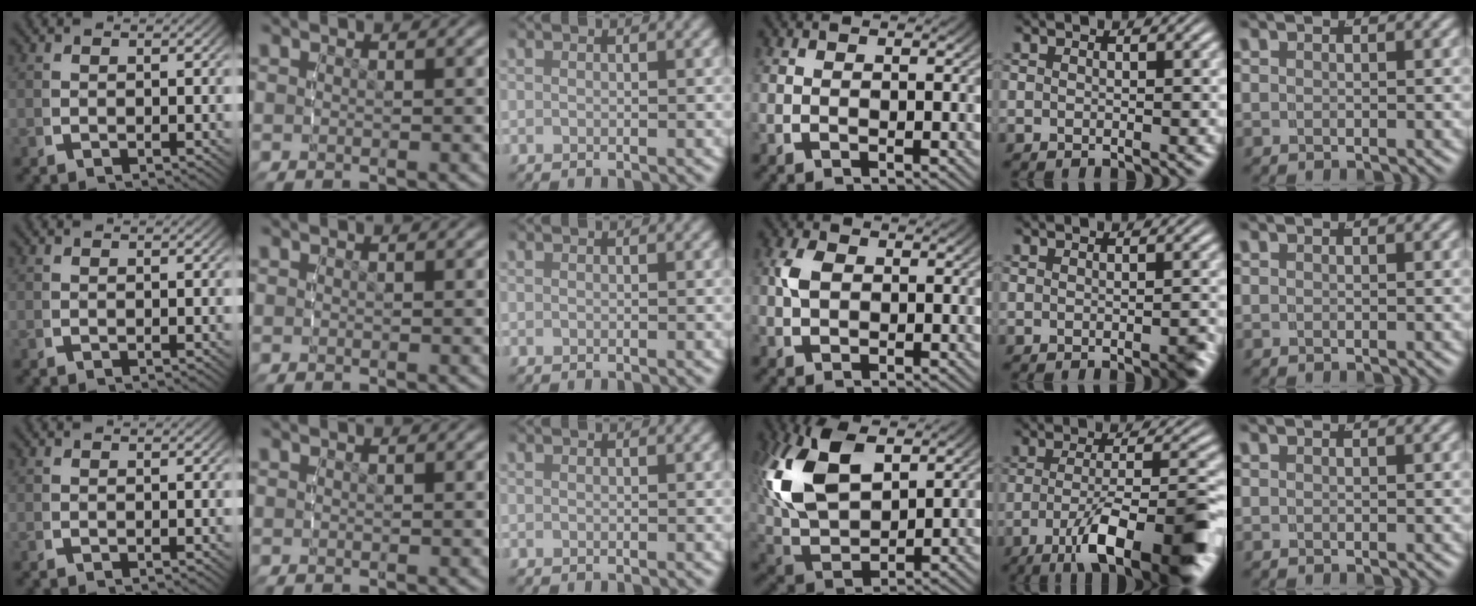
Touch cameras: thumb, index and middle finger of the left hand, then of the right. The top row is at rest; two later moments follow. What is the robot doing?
{"motion": "lift_and_place", "object": "bottle cap"}